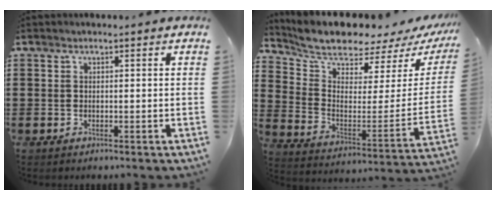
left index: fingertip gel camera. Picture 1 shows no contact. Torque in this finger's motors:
{"motor_torque": [0.33, -0.34, 1.06, 0.12]}